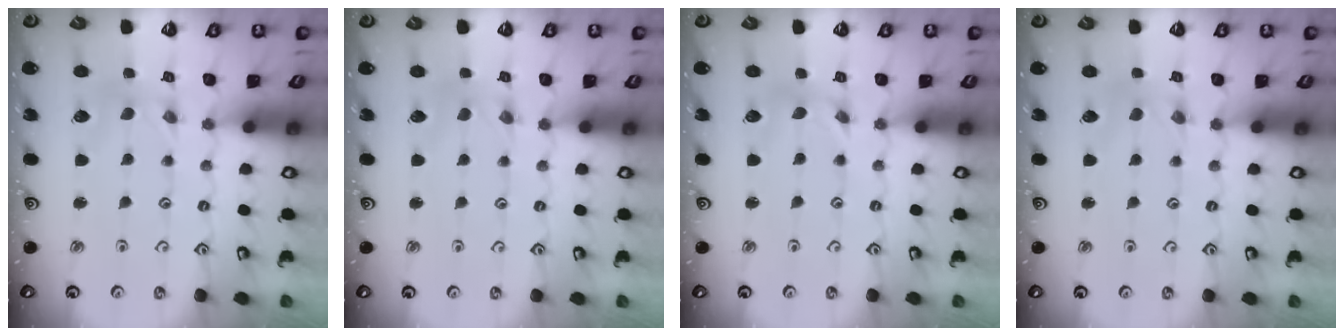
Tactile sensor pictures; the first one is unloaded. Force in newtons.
{"total": 0.8, "press": 0.8, "slide": 0.2}
{"total": 0.0}
{"total": 0.8, "press": 0.8, "slide": 0.2}